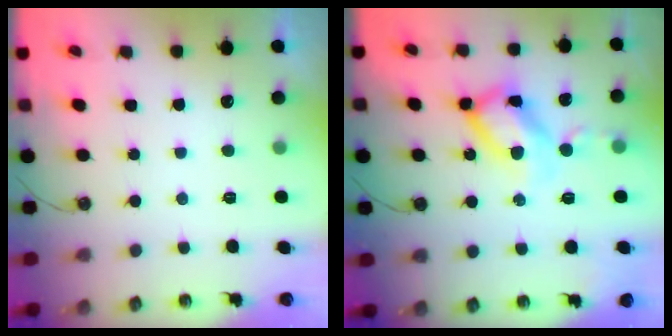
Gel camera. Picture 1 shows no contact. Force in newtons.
{"total": 15.5, "press": 15.5, "slide": 1.2}